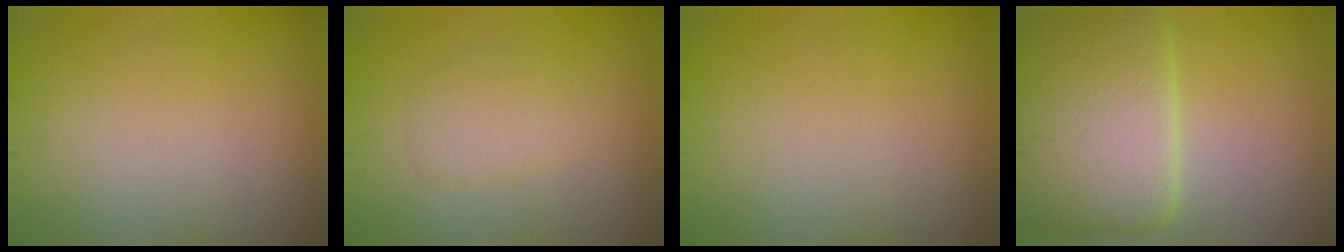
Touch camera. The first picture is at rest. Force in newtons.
{"total": 1.9, "press": 1.9, "slide": 0.1}
{"total": 0.0}
{"total": 10.1, "press": 10.1, "slide": 0.5}